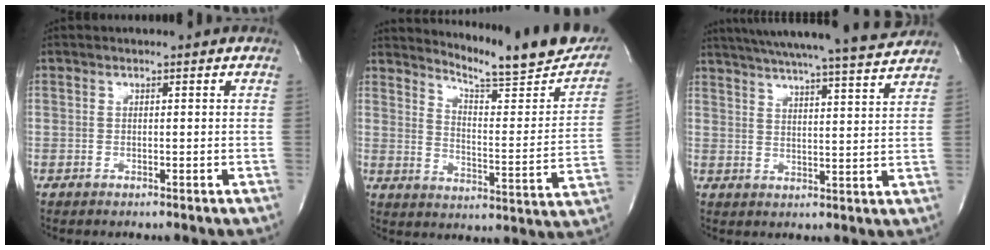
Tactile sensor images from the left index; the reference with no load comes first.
{"total": 18.3, "force": [16.9, 1.7, 7.0], "torque": [-0.101, -0.080, 0.213]}
{"total": 19.4, "force": [17.9, -0.4, 7.5], "torque": [-0.125, -0.023, 0.239]}